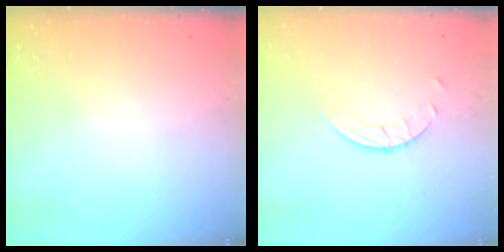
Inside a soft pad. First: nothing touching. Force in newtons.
{"total": 2.6, "press": 2.6, "slide": 0.2}